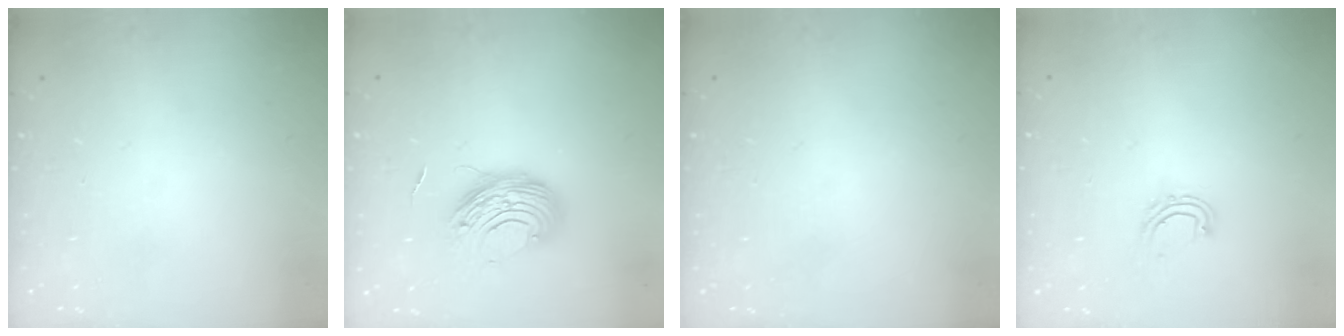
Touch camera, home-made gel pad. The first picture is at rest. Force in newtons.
{"total": 9.6, "press": 9.5, "slide": 1.2}
{"total": 0.0}
{"total": 5.8, "press": 5.7, "slide": 1.1}